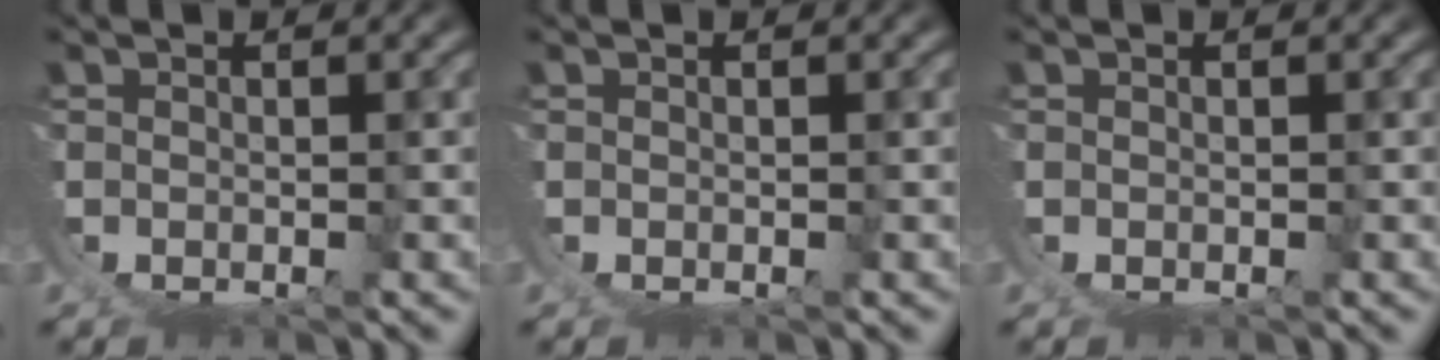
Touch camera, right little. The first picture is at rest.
{"total": 0.0}
{"total": 0.0}